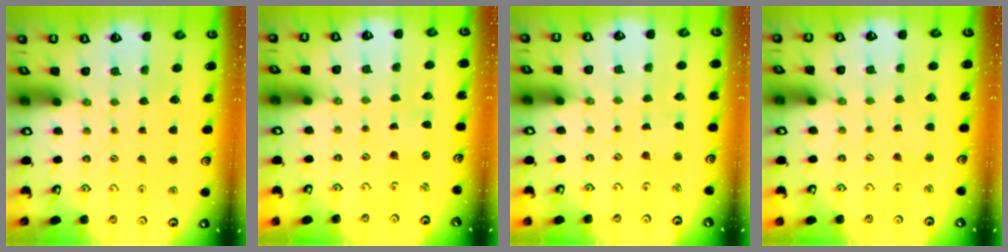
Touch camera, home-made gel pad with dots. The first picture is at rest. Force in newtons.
{"total": 0.0}
{"total": 0.6, "press": 0.6, "slide": 0.0}
{"total": 1.9, "press": 1.9, "slide": 0.3}